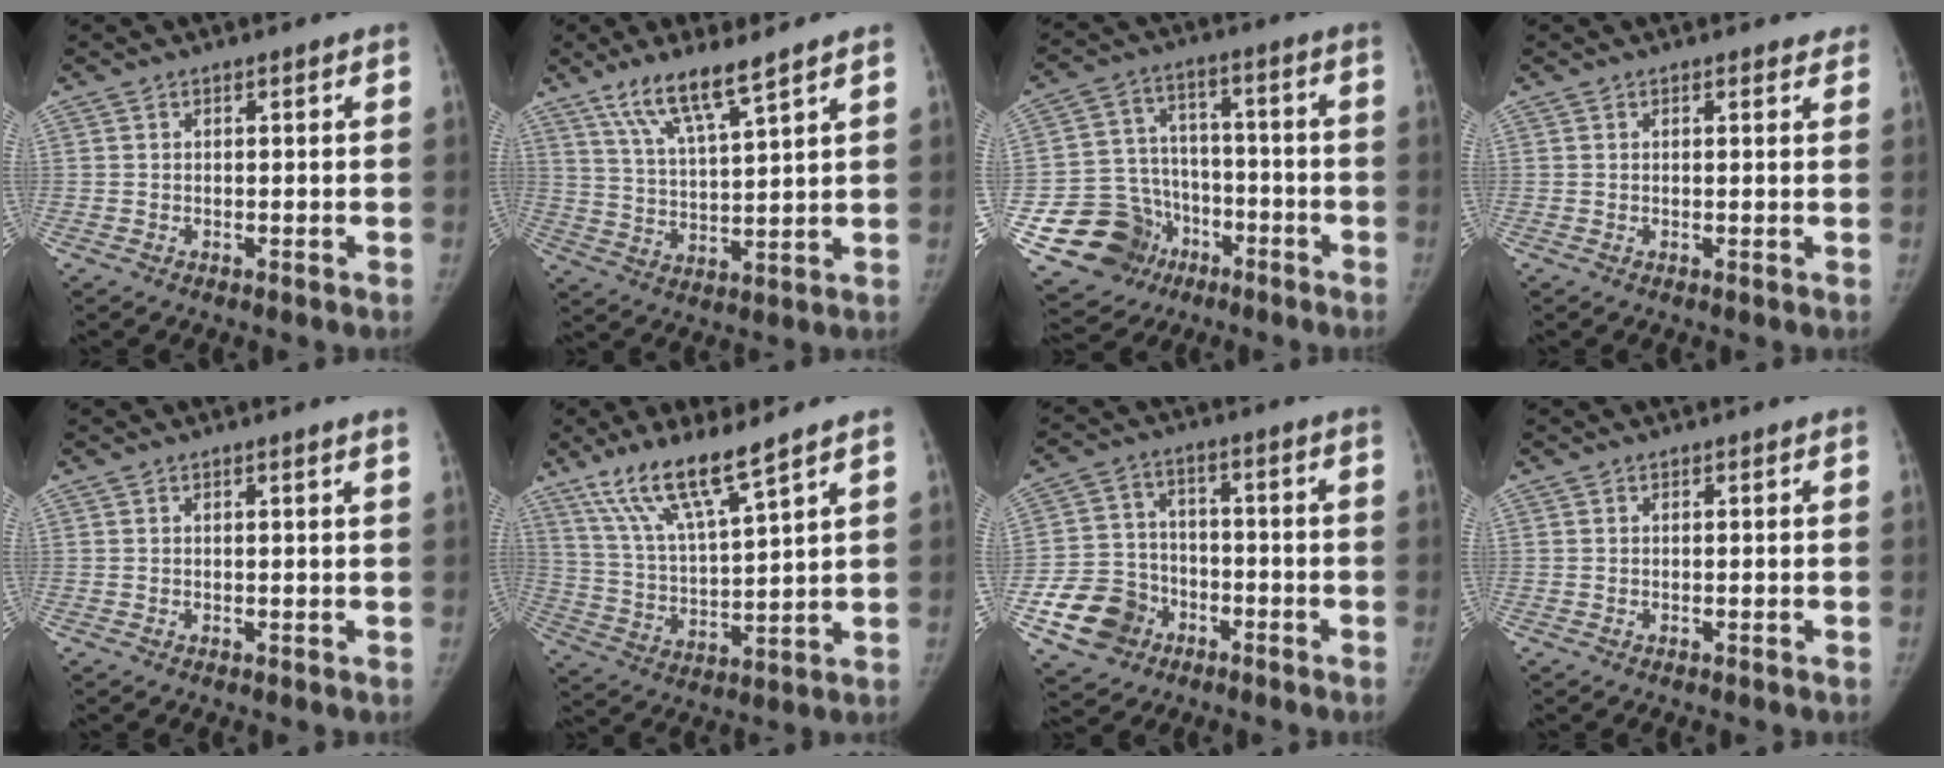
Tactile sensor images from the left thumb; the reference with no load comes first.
{"total": 9.7, "force": [6.9, 1.3, 6.7], "torque": [-0.120, -0.037, 0.139]}
{"total": 15.0, "force": [-6.3, 13.1, 3.8], "torque": [-0.033, 0.076, -0.091]}
{"total": 1.6, "force": [1.3, 0.6, 0.7], "torque": [0.001, -0.002, 0.010]}
{"total": 1.5, "force": [1.1, -0.3, 0.9], "torque": [-0.019, -0.001, 0.014]}
{"total": 12.6, "force": [9.2, 1.5, 8.5], "torque": [-0.155, -0.047, 0.186]}
{"total": 11.2, "force": [-5.2, 9.3, 3.4], "torque": [-0.035, 0.039, -0.088]}
{"total": 0.0}